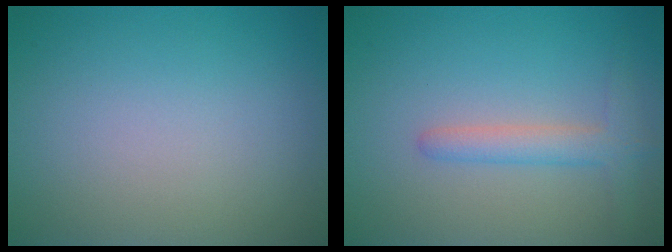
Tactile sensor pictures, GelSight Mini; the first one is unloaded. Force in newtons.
{"total": 2.6, "press": 2.6, "slide": 0.1}